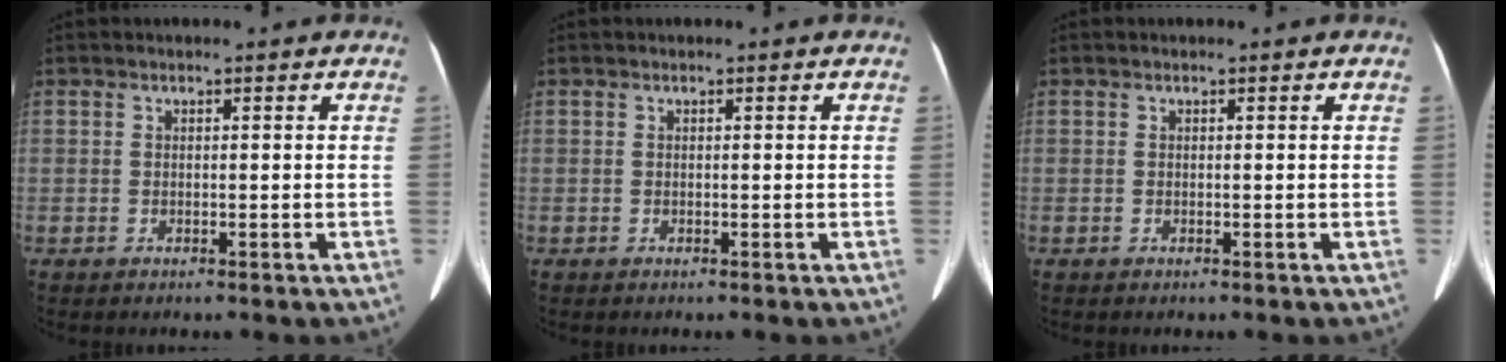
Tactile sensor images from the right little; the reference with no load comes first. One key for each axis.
{"total": 0.0}
{"total": 0.0}